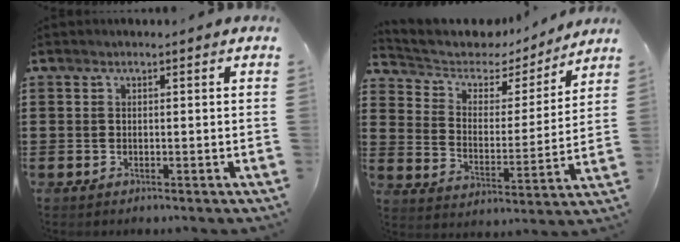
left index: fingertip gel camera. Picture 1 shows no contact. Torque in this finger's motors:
{"motor_torque": [0.00, -2.14, 0.31, 0.06]}